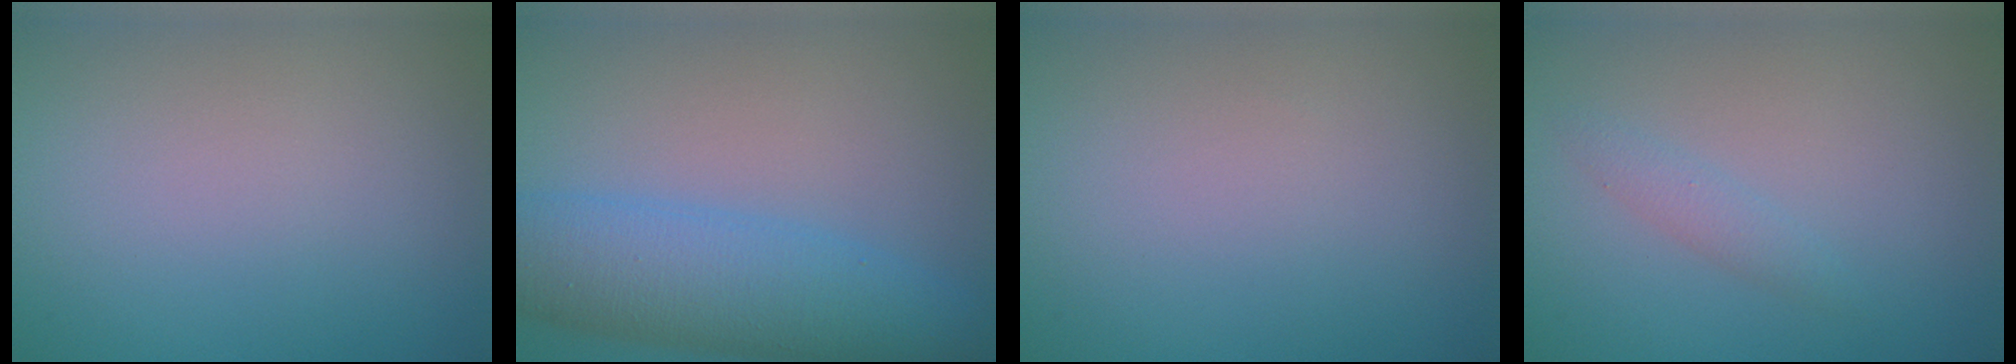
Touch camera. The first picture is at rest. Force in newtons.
{"total": 7.5, "press": 7.5, "slide": 0.2}
{"total": 0.0}
{"total": 1.3, "press": 1.3, "slide": 0.0}